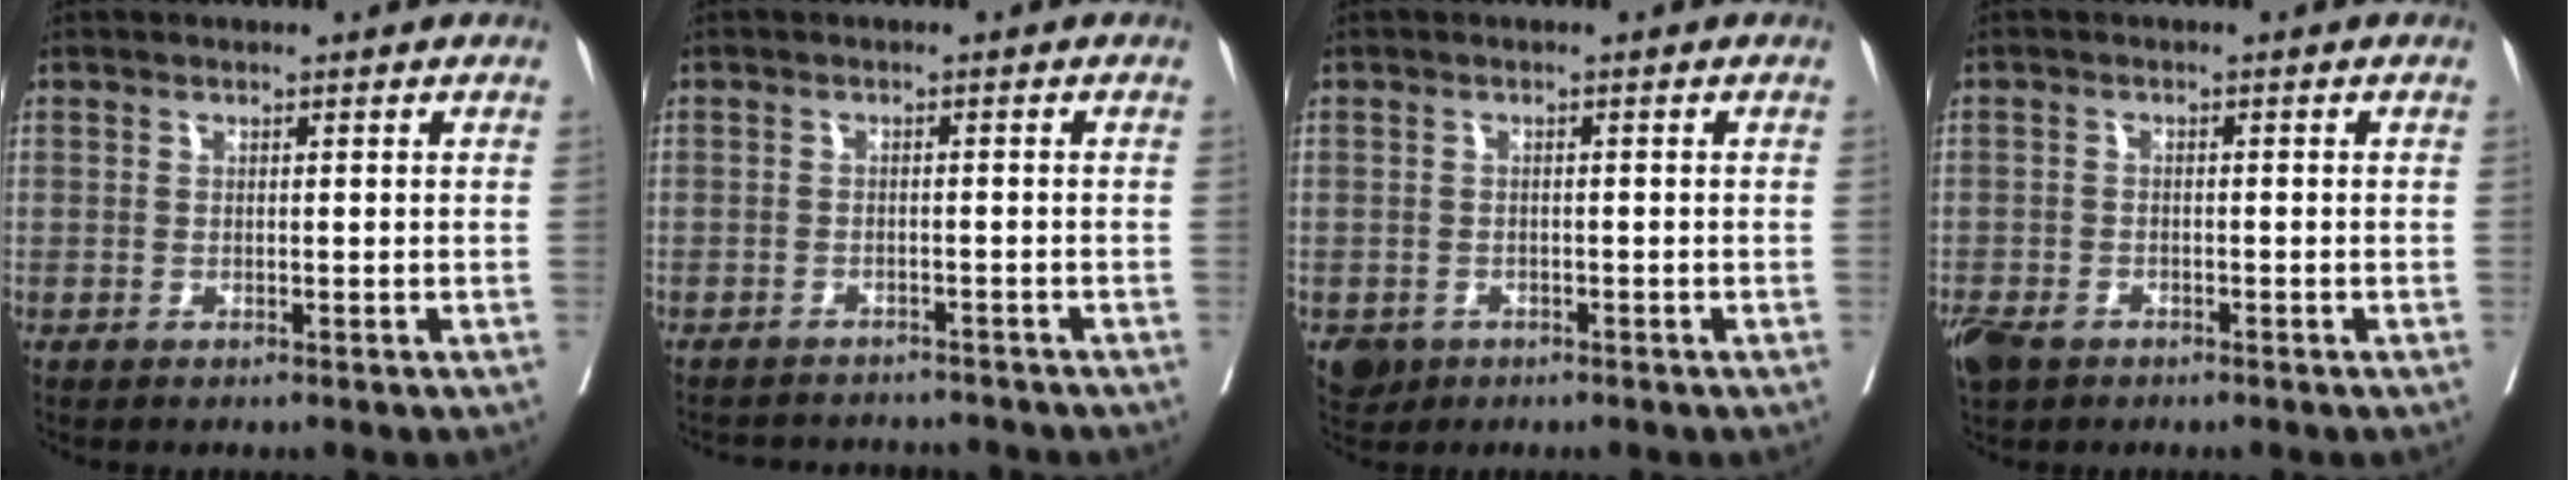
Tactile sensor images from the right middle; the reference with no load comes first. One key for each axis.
{"total": 7.5, "fx": -7.2, "fy": 1.5, "fz": 1.0, "tx": -0.014, "ty": 0.006, "tz": -0.092}
{"total": 2.8, "fx": -1.6, "fy": 2.3, "fz": 0.6, "tx": -0.005, "ty": 0.004, "tz": -0.023}
{"total": 5.1, "fx": -3.6, "fy": 2.9, "fz": 2.2, "tx": -0.046, "ty": -0.005, "tz": -0.061}